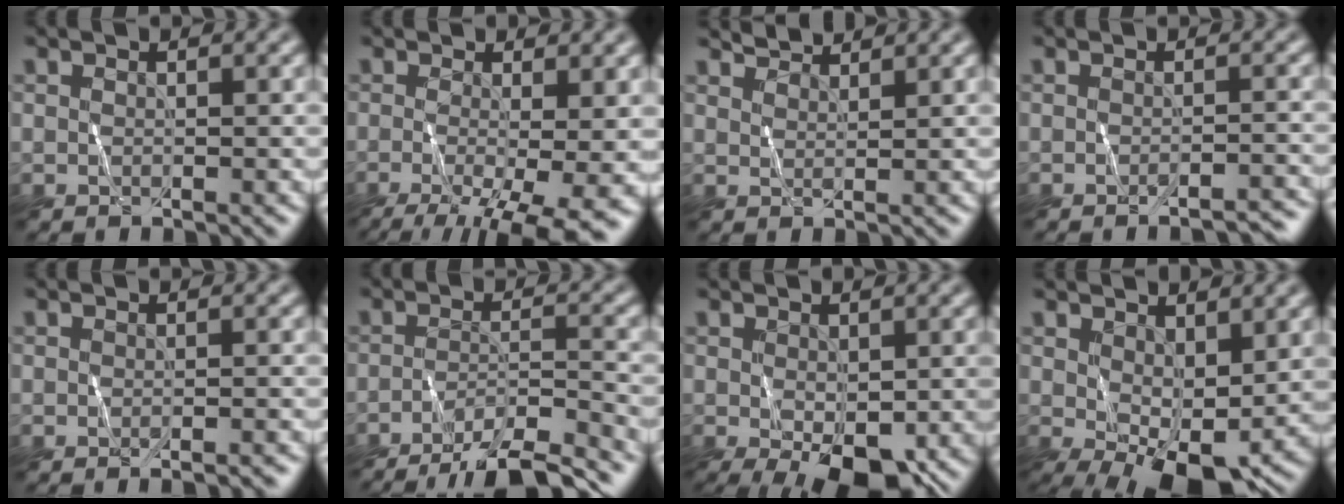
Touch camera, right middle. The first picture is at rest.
{"total": 10.2, "force": [-3.7, 3.6, 8.8], "torque": [-0.122, -0.027, -0.035]}
{"total": 1.9, "force": [1.8, -0.1, 0.3], "torque": [-0.006, 0.007, 0.035]}
{"total": 2.1, "force": [-2.0, 0.0, 0.5], "torque": [-0.004, 0.005, -0.024]}
{"total": 1.3, "force": [-1.2, 0.1, 0.4], "torque": [-0.003, 0.003, -0.017]}
{"total": 10.0, "force": [-8.9, 1.5, 4.3], "torque": [-0.060, -0.005, -0.128]}
{"total": 7.6, "force": [-2.9, 3.5, 6.0], "torque": [-0.107, -0.008, -0.040]}
{"total": 7.8, "force": [-1.0, 3.7, 6.8], "torque": [-0.121, -0.008, -0.008]}